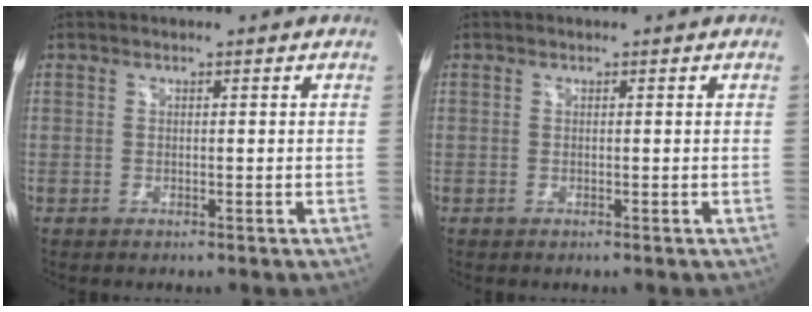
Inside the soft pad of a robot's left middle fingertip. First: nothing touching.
{"total": 0.0}